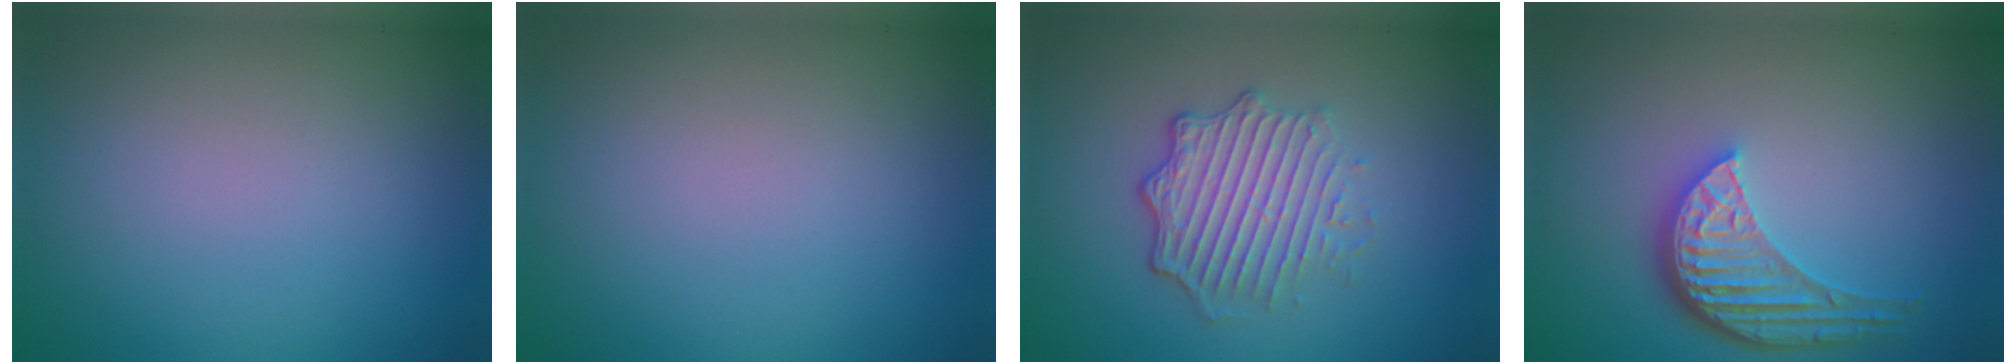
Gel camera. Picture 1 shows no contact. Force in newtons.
{"total": 0.0}
{"total": 5.0, "press": 3.5, "slide": 3.5}
{"total": 5.3, "press": 3.9, "slide": 3.5}